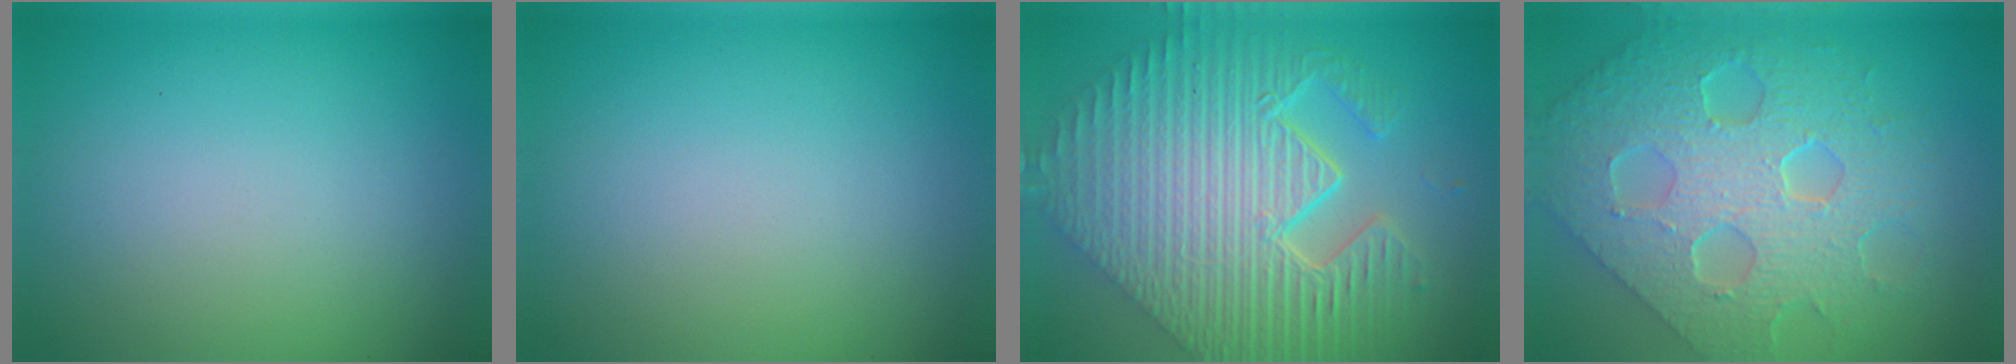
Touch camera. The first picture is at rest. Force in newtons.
{"total": 0.0}
{"total": 11.7, "press": 7.7, "slide": 8.8}
{"total": 8.7, "press": 6.4, "slide": 5.9}